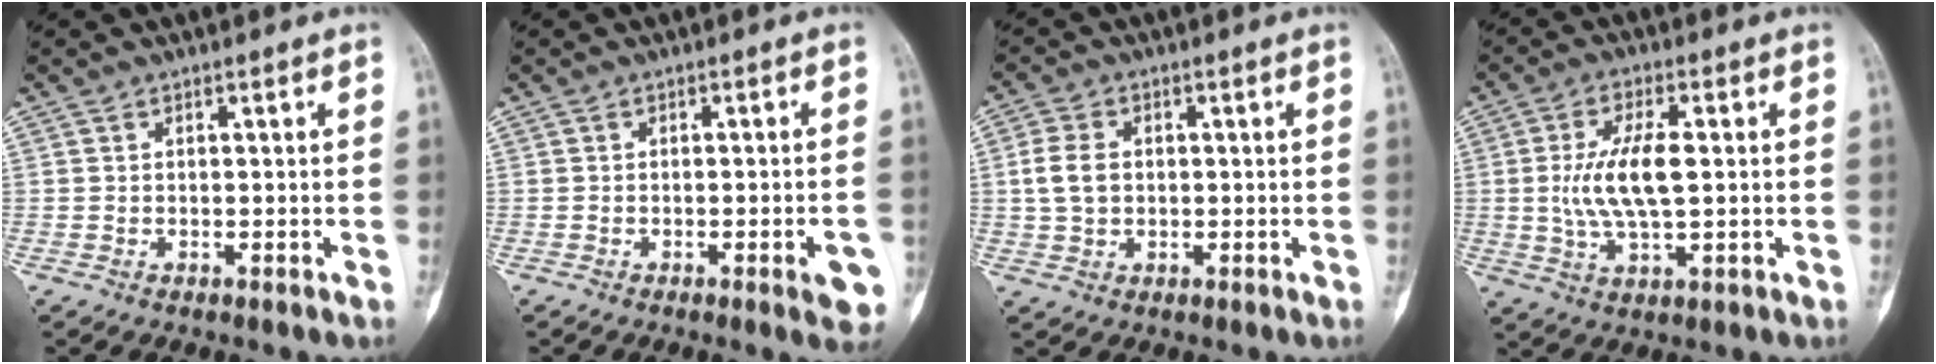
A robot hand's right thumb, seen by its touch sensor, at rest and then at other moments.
{"total": 4.8, "force": [-1.9, 1.1, 4.3], "torque": [-0.041, 0.005, -0.020]}
{"total": 5.6, "force": [0.5, 4.0, 3.9], "torque": [-0.080, 0.006, 0.010]}
{"total": 10.2, "force": [0.6, 3.9, 9.4], "torque": [-0.191, 0.001, 0.012]}